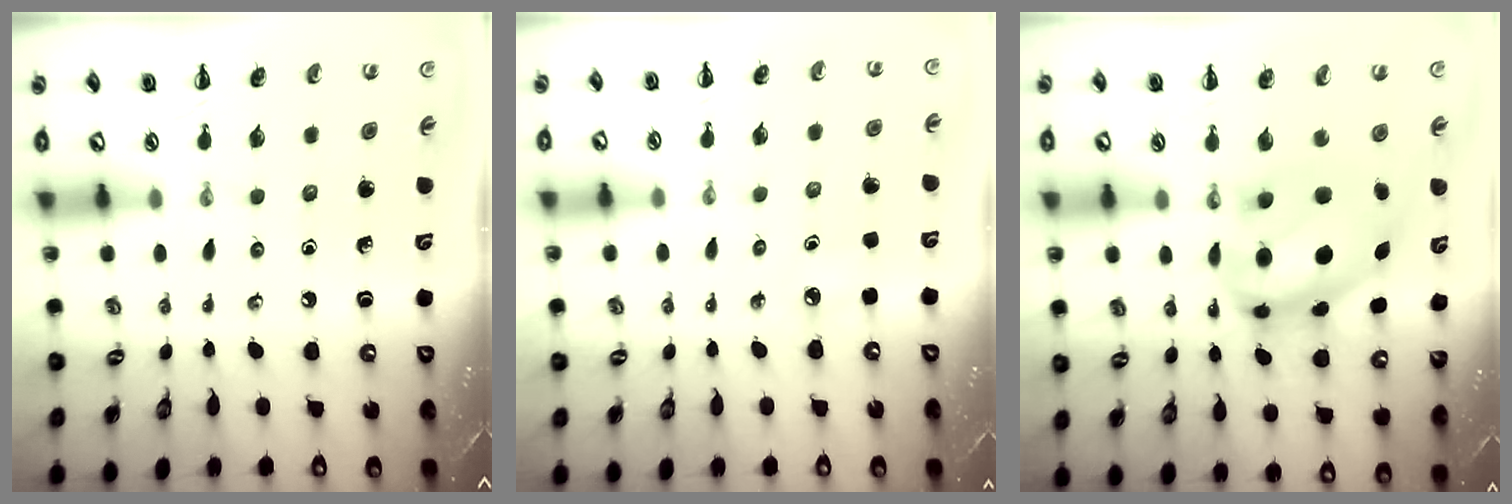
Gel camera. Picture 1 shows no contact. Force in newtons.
{"total": 4.2, "press": 4.0, "slide": 1.3}
{"total": 9.9, "press": 9.6, "slide": 2.4}